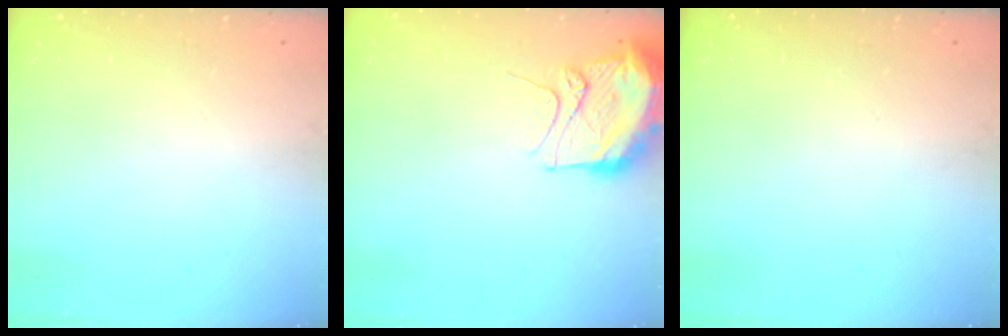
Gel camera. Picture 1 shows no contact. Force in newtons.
{"total": 12.4, "press": 12.3, "slide": 1.6}
{"total": 0.0}